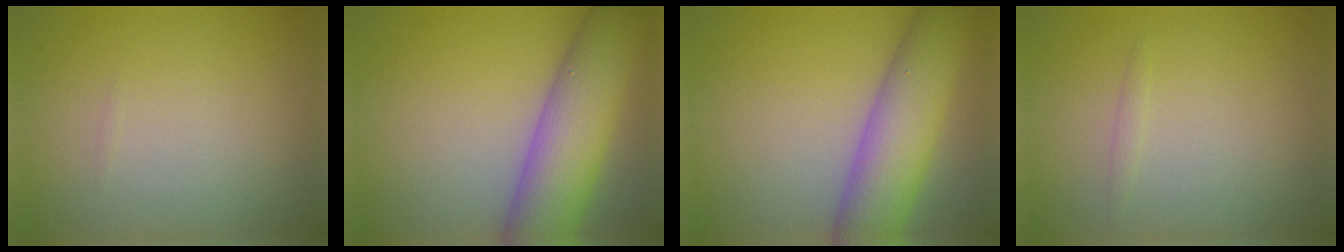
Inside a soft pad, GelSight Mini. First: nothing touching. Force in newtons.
{"total": 9.0, "press": 9.0, "slide": 0.3}
{"total": 7.8, "press": 7.8, "slide": 0.4}
{"total": 0.5, "press": 0.5, "slide": 0.0}